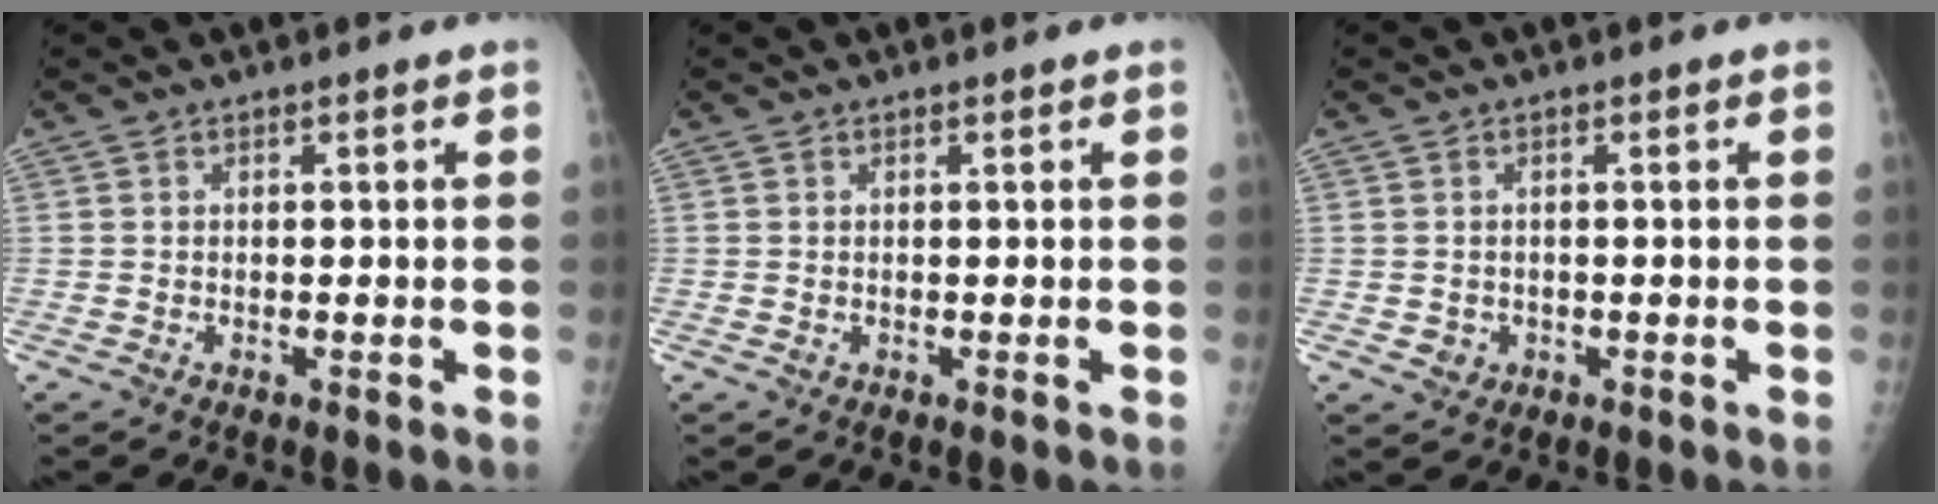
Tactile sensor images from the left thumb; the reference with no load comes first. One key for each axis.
{"total": 0.5, "fx": 0.3, "fy": 0.4, "fz": 0.2, "tx": 0.003, "ty": -0.001, "tz": 0.004}
{"total": 1.9, "fx": -0.3, "fy": 1.8, "fz": 0.5, "tx": -0.002, "ty": 0.003, "tz": 0.002}